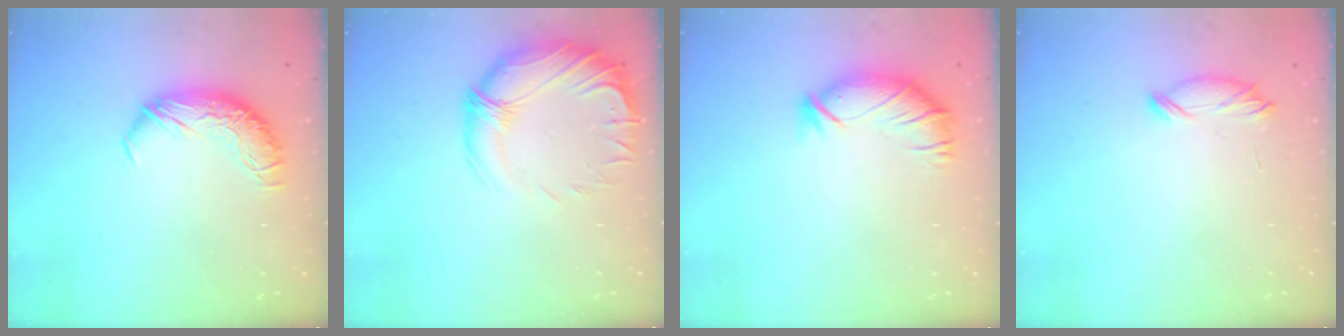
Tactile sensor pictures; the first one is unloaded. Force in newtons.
{"total": 2.9, "press": 0.9, "slide": 2.8}
{"total": 2.9, "press": 2.3, "slide": 1.6}
{"total": 7.2, "press": 7.2, "slide": 0.3}